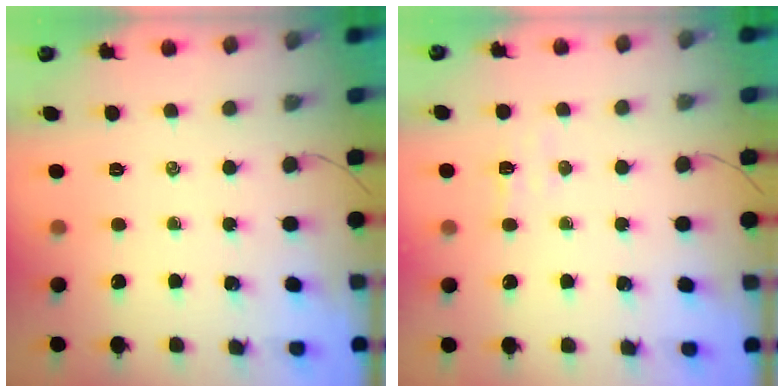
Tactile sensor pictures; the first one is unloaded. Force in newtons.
{"total": 5.1, "press": 4.9, "slide": 1.2}